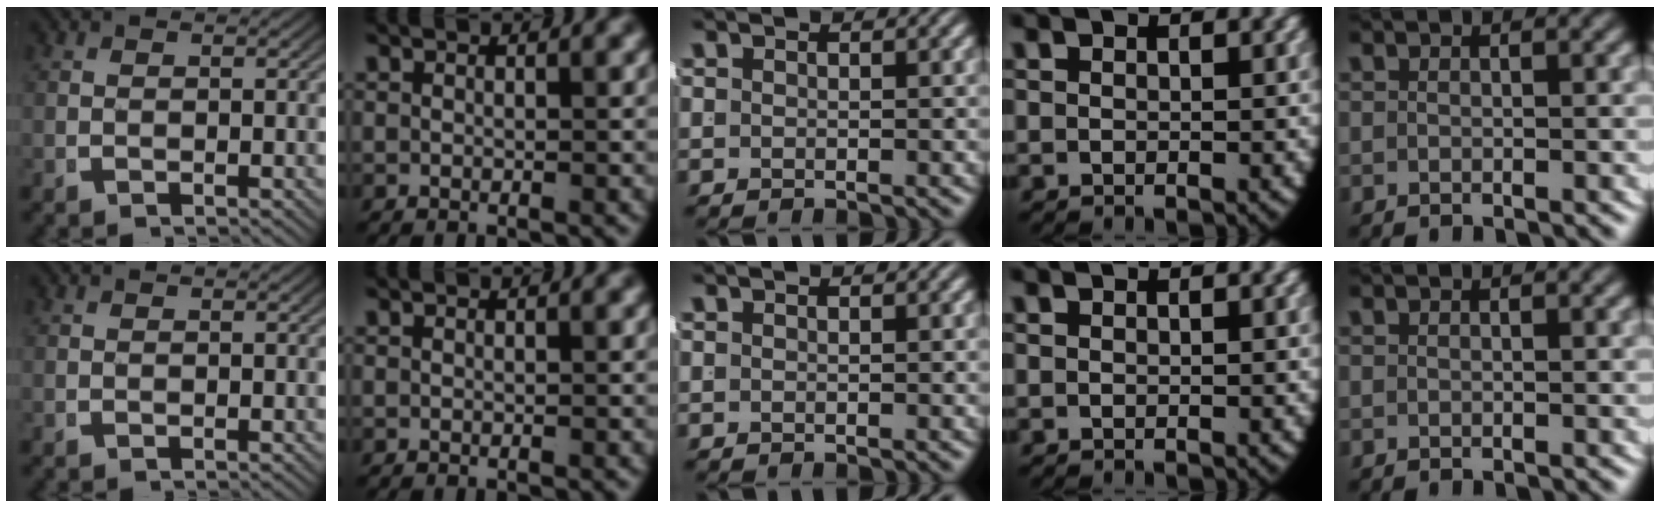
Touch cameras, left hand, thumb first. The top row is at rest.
{}